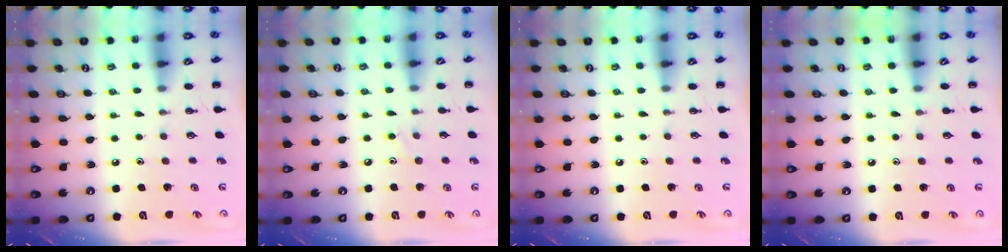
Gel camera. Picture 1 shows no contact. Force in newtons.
{"total": 4.8, "press": 4.5, "slide": 1.6}
{"total": 0.0}
{"total": 4.2, "press": 4.0, "slide": 1.2}